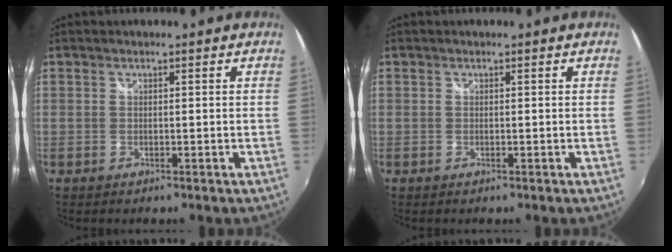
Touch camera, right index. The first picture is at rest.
{"total": 0.0}